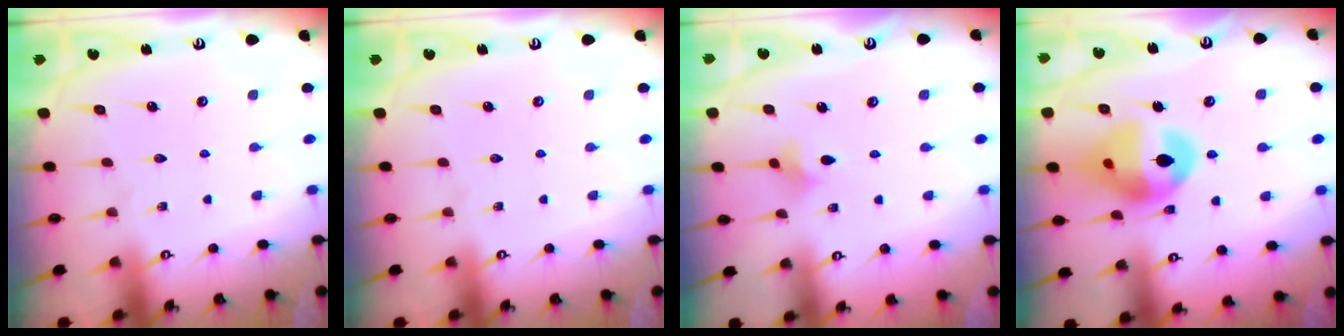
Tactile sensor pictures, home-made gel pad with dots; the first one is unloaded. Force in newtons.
{"total": 0.0}
{"total": 3.3, "press": 3.2, "slide": 0.6}
{"total": 14.4, "press": 13.5, "slide": 5.0}